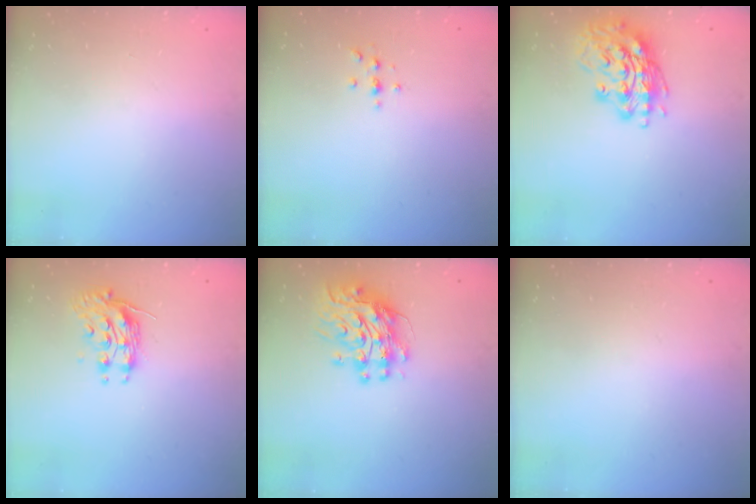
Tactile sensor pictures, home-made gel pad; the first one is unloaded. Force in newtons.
{"total": 2.2, "press": 2.1, "slide": 0.2}
{"total": 16.3, "press": 16.1, "slide": 2.8}
{"total": 9.8, "press": 9.7, "slide": 0.8}
{"total": 12.5, "press": 12.5, "slide": 1.1}
{"total": 0.0}